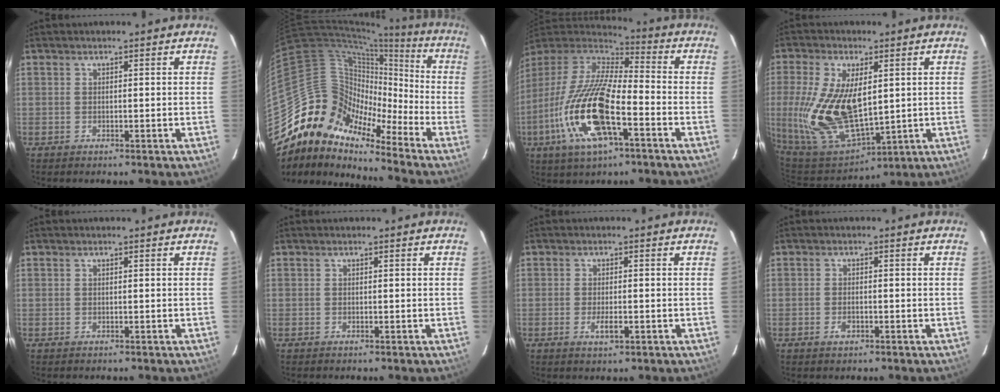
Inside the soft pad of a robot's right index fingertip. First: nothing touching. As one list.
[{"total": 13.5, "force": [-10.8, 6.8, 4.2], "torque": [-0.066, 0.027, -0.227]}, {"total": 21.3, "force": [-8.4, 6.8, 18.3], "torque": [-0.371, -0.035, -0.167]}, {"total": 19.0, "force": [1.6, 10.1, 16.0], "torque": [-0.344, -0.013, 0.050]}, {"total": 0.0}, {"total": 0.0}, {"total": 2.7, "force": [-1.2, 0.8, 2.2], "torque": [-0.045, -0.005, -0.019]}, {"total": 1.7, "force": [-0.9, 0.9, 1.2], "torque": [-0.023, 0.002, -0.016]}]